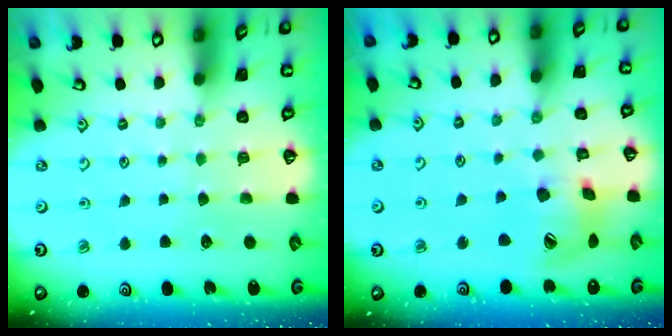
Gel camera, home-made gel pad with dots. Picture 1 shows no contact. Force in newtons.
{"total": 15.4, "press": 15.2, "slide": 2.2}